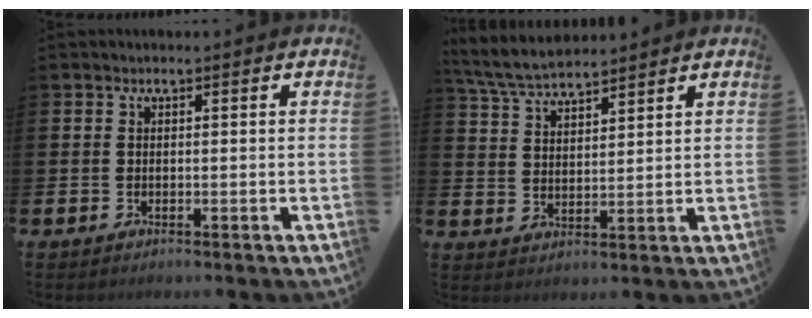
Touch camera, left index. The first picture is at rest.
{"total": 5.7, "force": [5.4, 1.0, 1.4], "torque": [-0.052, -0.018, 0.100]}